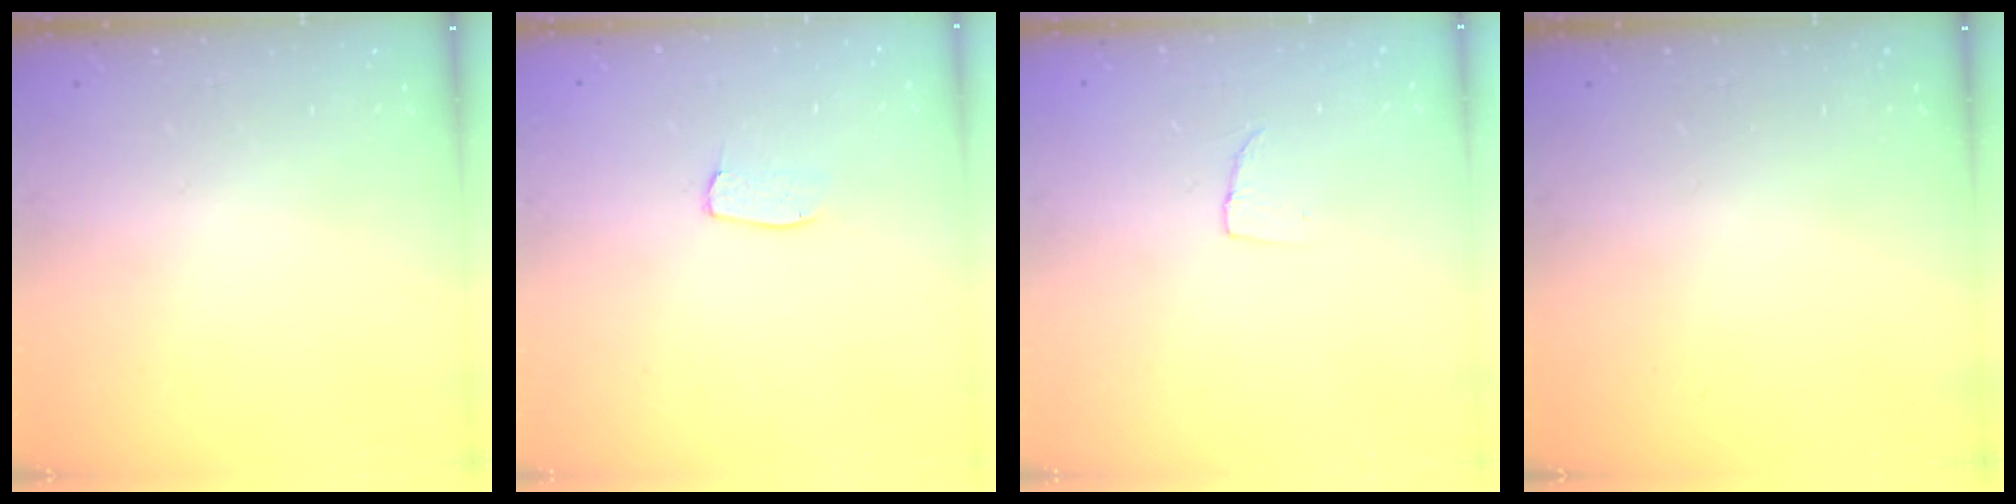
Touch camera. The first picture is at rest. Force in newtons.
{"total": 3.8, "press": 3.8, "slide": 0.2}
{"total": 4.2, "press": 4.2, "slide": 0.3}
{"total": 0.0}